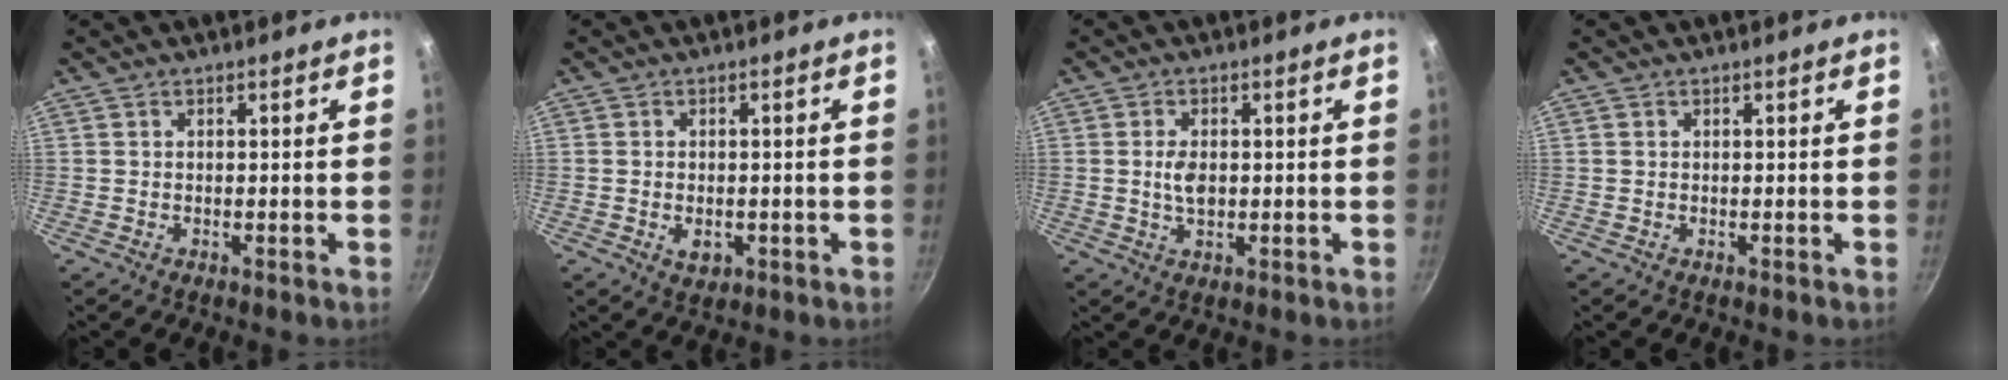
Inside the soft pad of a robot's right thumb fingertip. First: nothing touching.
{"total": 3.2, "force": [-0.8, 2.2, 2.2], "torque": [-0.028, 0.000, -0.007]}
{"total": 3.8, "force": [0.1, 2.3, 3.0], "torque": [-0.049, -0.002, 0.002]}
{"total": 0.0}